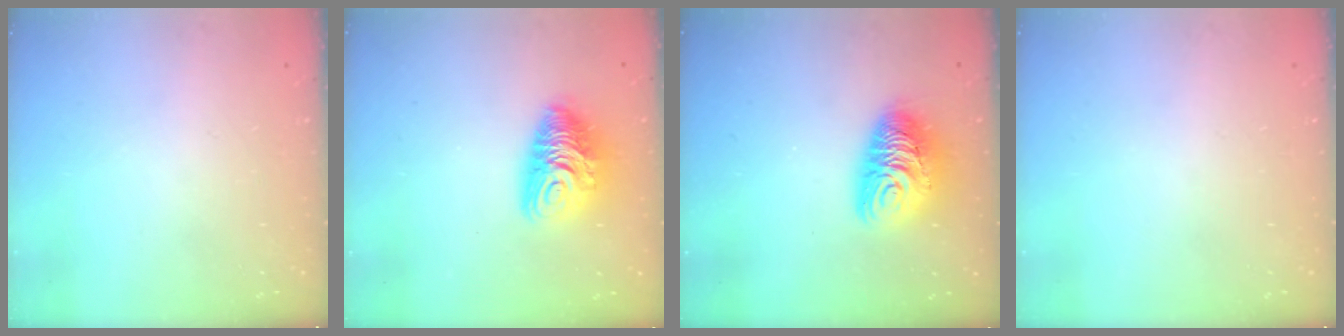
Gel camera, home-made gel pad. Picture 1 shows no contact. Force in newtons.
{"total": 11.5, "press": 11.4, "slide": 1.2}
{"total": 12.7, "press": 12.6, "slide": 1.2}
{"total": 0.0}